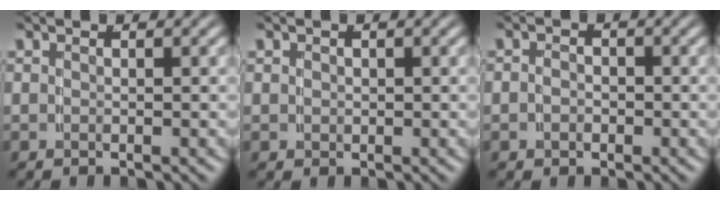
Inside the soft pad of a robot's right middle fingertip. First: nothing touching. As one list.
[{"total": 0.6, "force": [0.2, 0.6, 0.2], "torque": [-0.006, -0.008, 0.010]}, {"total": 1.3, "force": [-0.6, 1.0, 0.5], "torque": [-0.011, -0.006, -0.008]}]